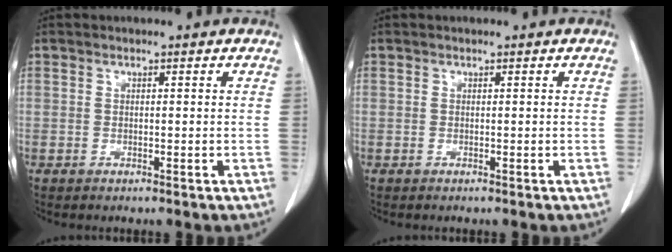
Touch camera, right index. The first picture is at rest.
{"total": 0.0}